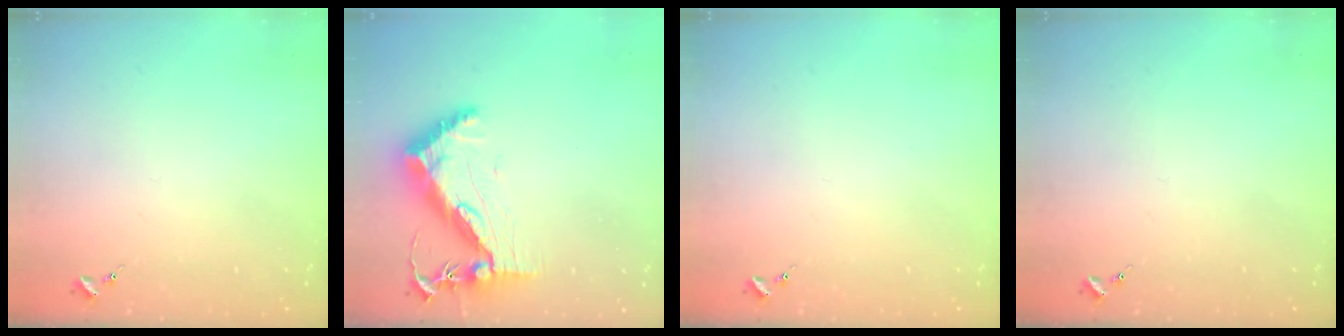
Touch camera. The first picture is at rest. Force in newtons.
{"total": 13.5, "press": 13.4, "slide": 1.2}
{"total": 0.0}
{"total": 0.0}